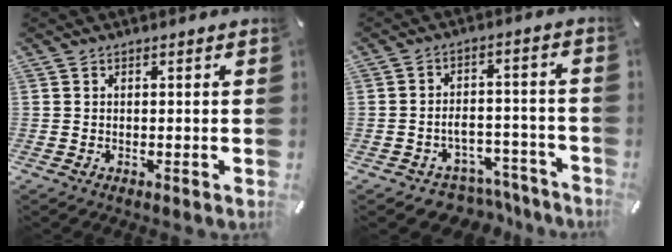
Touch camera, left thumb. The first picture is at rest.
{"total": 6.5, "force": [-3.9, 4.6, 2.5], "torque": [-0.037, 0.029, -0.065]}